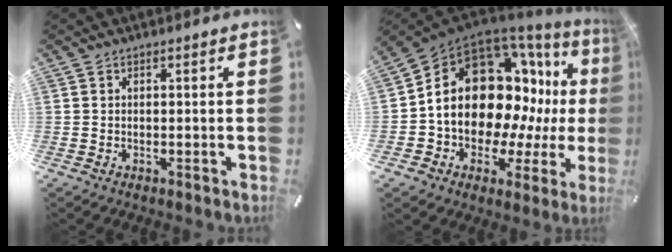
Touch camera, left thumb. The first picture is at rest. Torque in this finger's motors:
{"motor_torque": [1.66, 3.31, 2.77, 0.00, 0.83]}